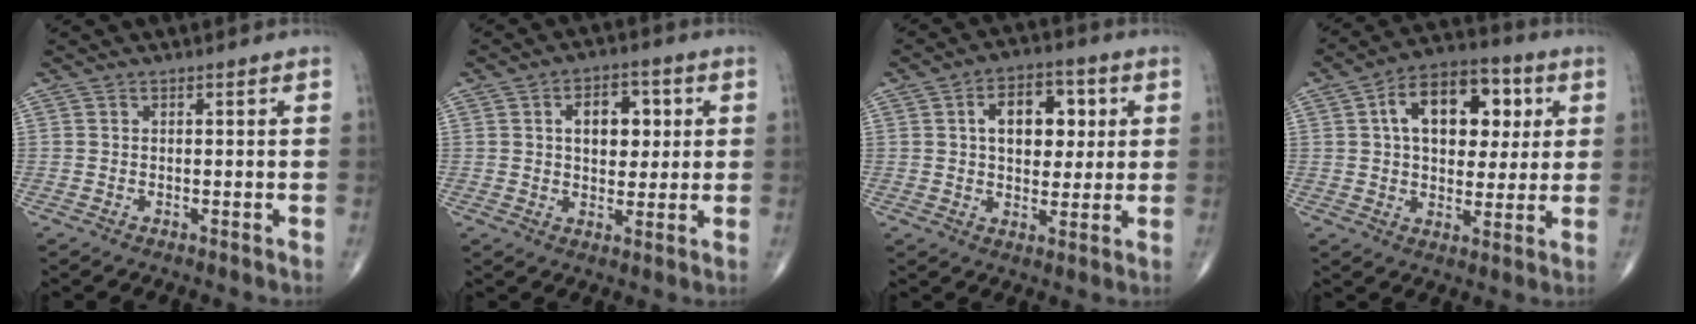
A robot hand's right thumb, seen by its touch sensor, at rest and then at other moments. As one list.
[{"total": 8.9, "force": [2.0, 5.7, 6.5], "torque": [-0.059, 0.001, 0.030]}, {"total": 11.3, "force": [2.6, 7.1, 8.4], "torque": [-0.087, 0.005, 0.039]}, {"total": 16.5, "force": [4.3, 10.3, 12.2], "torque": [-0.148, 0.010, 0.063]}]